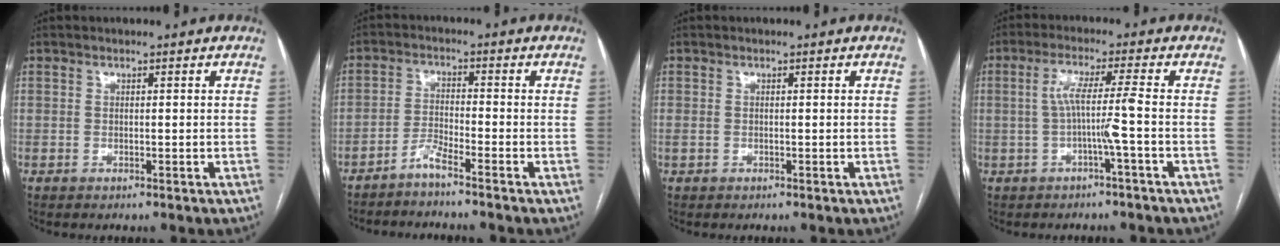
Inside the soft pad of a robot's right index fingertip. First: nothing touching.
{"total": 3.1, "force": [-2.8, -0.5, 1.3], "torque": [-0.029, -0.011, -0.059]}
{"total": 0.9, "force": [-0.2, 0.5, 0.6], "torque": [-0.020, 0.008, 0.003]}
{"total": 5.3, "force": [-1.1, -1.2, 5.0], "torque": [-0.096, 0.016, -0.015]}